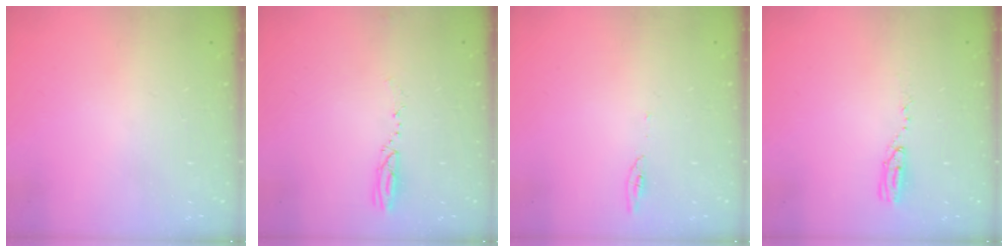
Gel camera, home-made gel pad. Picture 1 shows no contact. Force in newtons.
{"total": 3.3, "press": 3.2, "slide": 0.5}
{"total": 3.8, "press": 3.7, "slide": 0.4}
{"total": 4.3, "press": 4.3, "slide": 0.4}